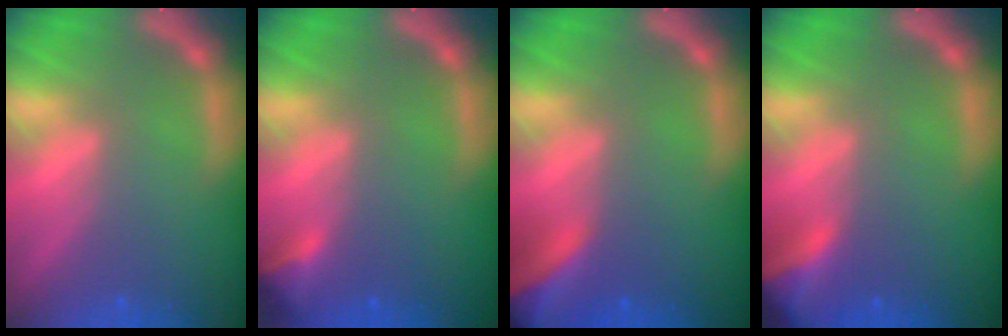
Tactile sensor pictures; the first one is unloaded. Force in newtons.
{"total": 2.4}
{"total": 10.0}
{"total": 5.4}